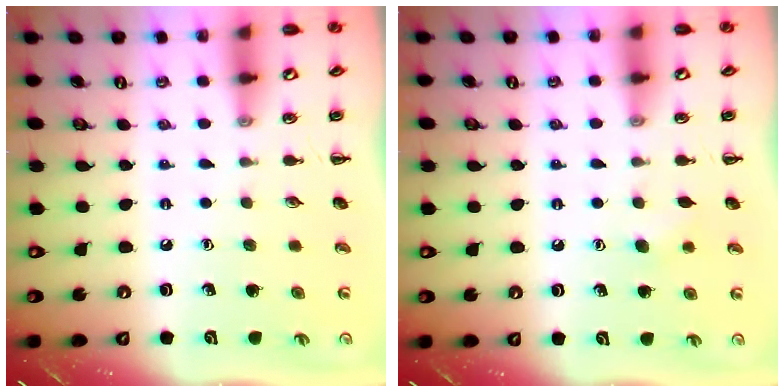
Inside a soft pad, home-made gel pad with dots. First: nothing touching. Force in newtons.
{"total": 5.4, "press": 5.2, "slide": 1.4}